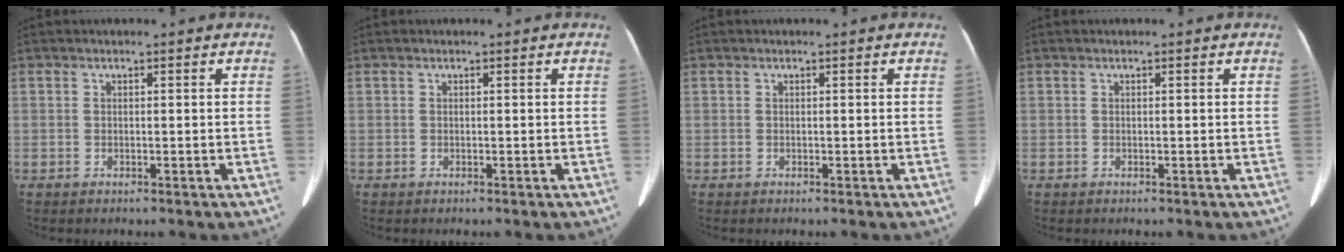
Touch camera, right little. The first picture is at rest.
{"total": 0.0}
{"total": 0.0}
{"total": 0.0}